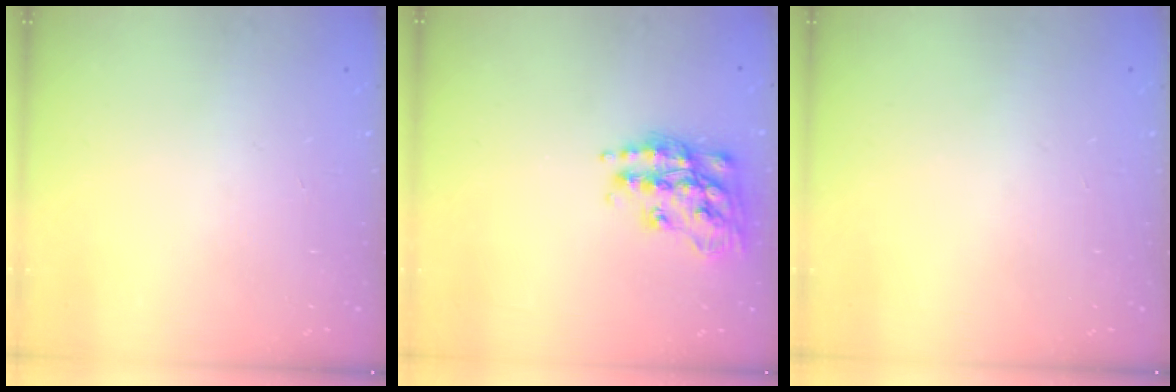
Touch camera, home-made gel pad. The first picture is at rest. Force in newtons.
{"total": 17.4, "press": 17.3, "slide": 1.2}
{"total": 0.0}